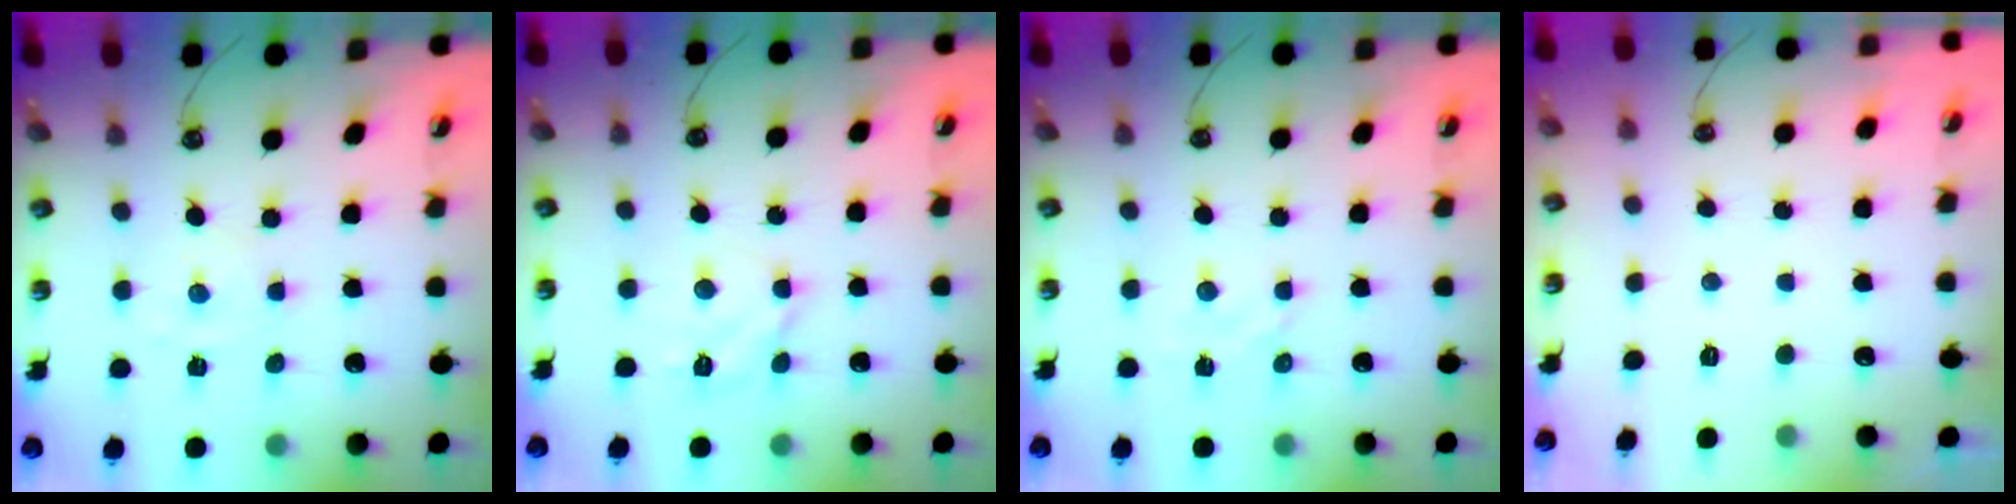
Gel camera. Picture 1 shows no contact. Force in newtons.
{"total": 5.8, "press": 5.8, "slide": 0.3}
{"total": 1.8, "press": 1.8, "slide": 0.3}
{"total": 0.0}